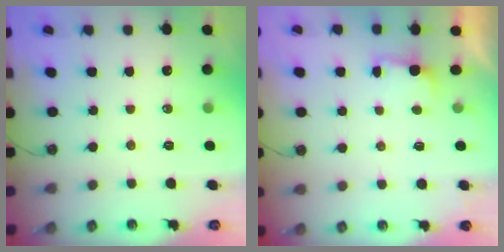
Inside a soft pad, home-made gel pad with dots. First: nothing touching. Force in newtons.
{"total": 2.2, "press": 2.0, "slide": 0.9}